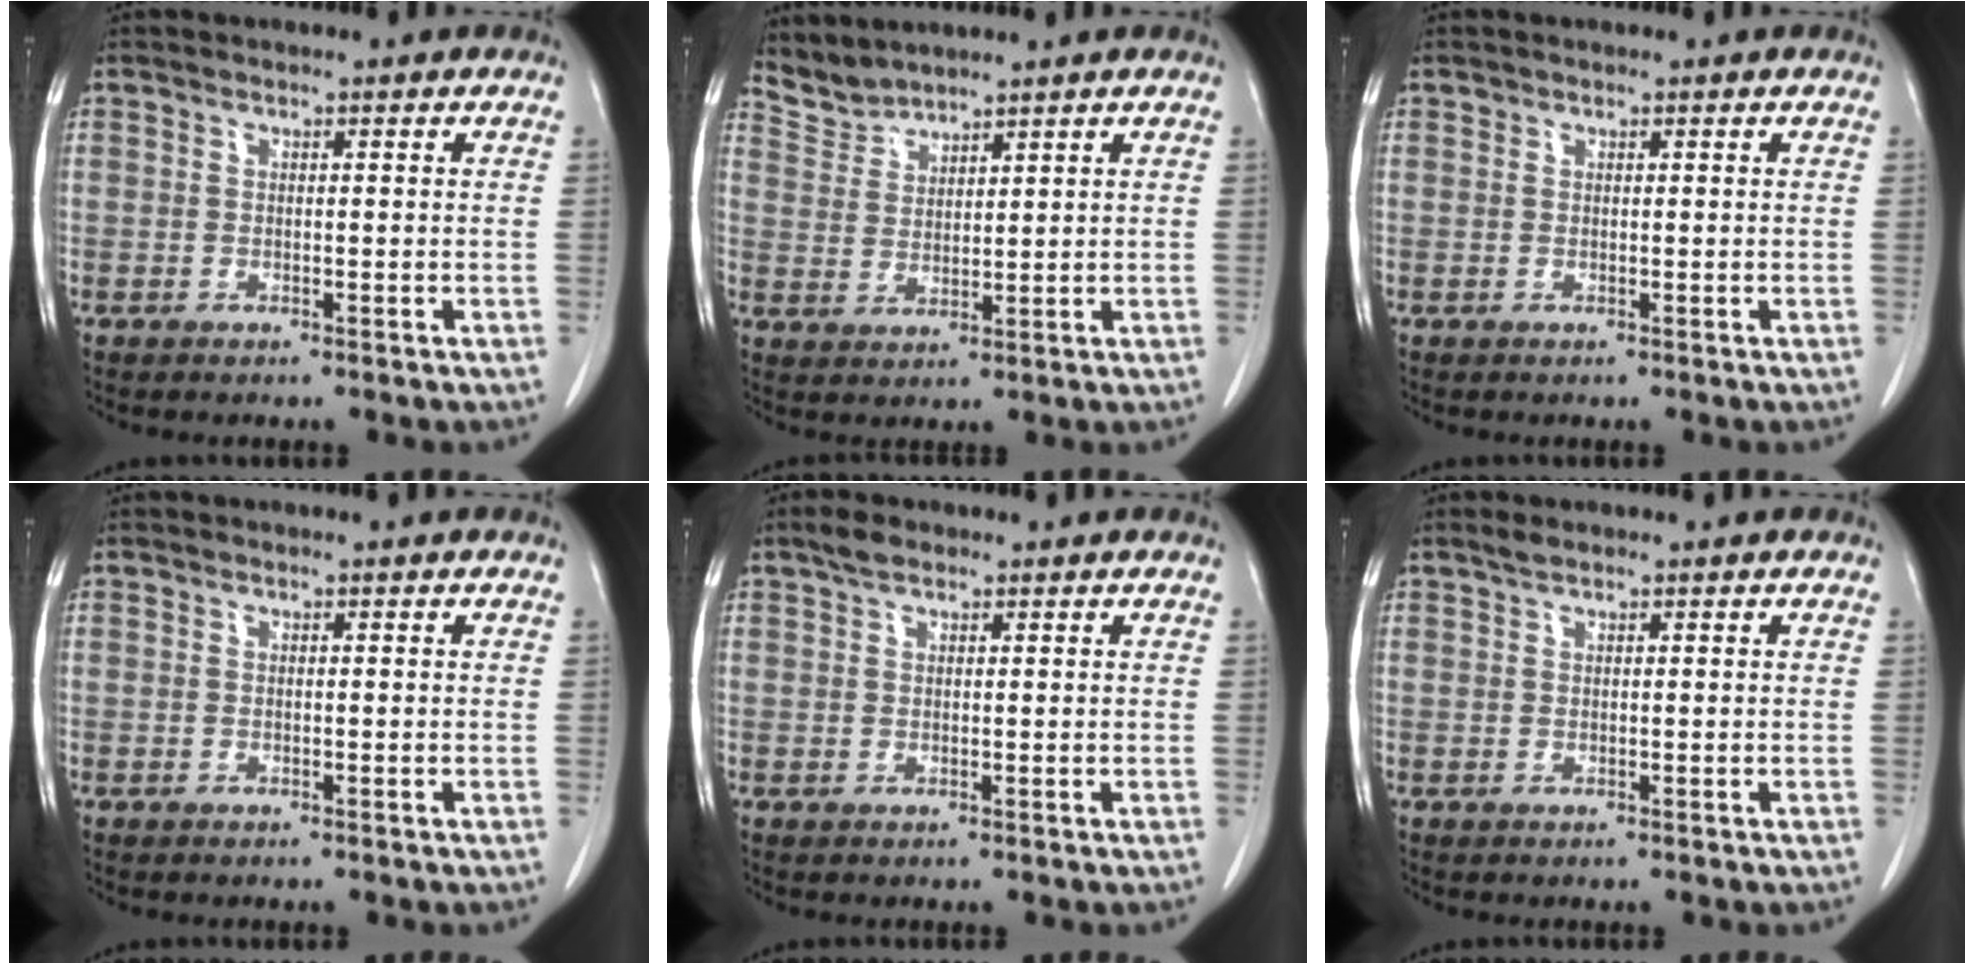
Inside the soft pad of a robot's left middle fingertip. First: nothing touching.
{"total": 3.9, "force": [3.8, 0.1, -0.6], "torque": [0.005, 0.003, 0.086]}
{"total": 0.0}
{"total": 0.0}
{"total": 2.1, "force": [1.6, 0.8, 1.1], "torque": [-0.027, 0.009, 0.028]}
{"total": 1.0, "force": [0.8, 0.1, 0.5], "torque": [-0.017, 0.004, 0.019]}